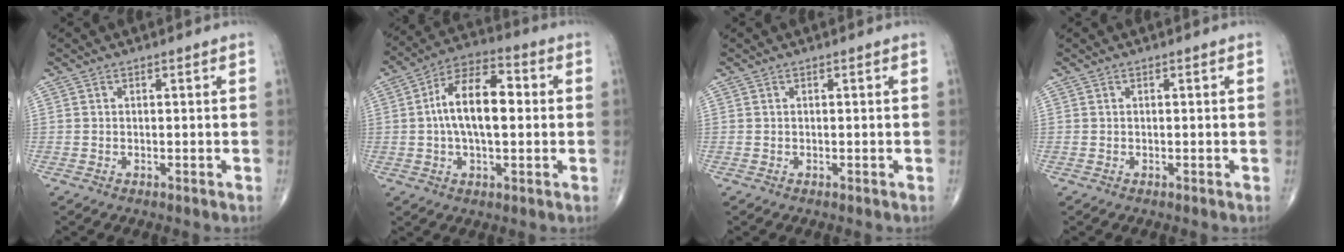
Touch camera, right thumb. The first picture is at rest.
{"total": 13.4, "force": [0.8, 6.5, 11.6], "torque": [-0.193, 0.025, 0.003]}
{"total": 0.0}
{"total": 0.0}